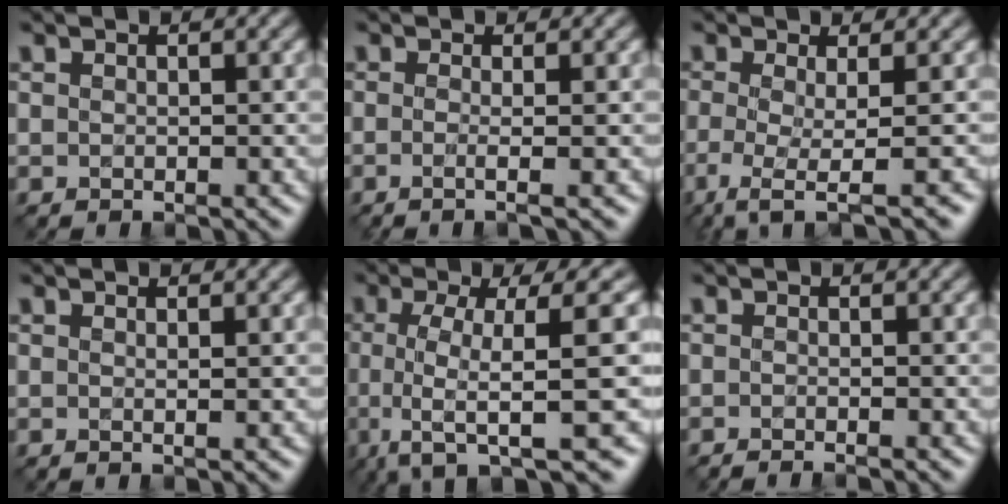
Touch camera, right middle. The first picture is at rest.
{"total": 2.8, "force": [-0.2, 1.1, 2.5], "torque": [-0.029, -0.003, -0.025]}
{"total": 4.6, "force": [-1.8, 0.9, 4.1], "torque": [-0.070, -0.011, -0.045]}
{"total": 0.8, "force": [0.2, 0.2, 0.8], "torque": [-0.007, 0.000, 0.002]}
{"total": 10.1, "force": [-1.7, 2.6, 9.6], "torque": [-0.122, 0.002, -0.038]}
{"total": 1.3, "force": [-0.8, 0.3, 0.9], "torque": [-0.004, -0.007, -0.021]}